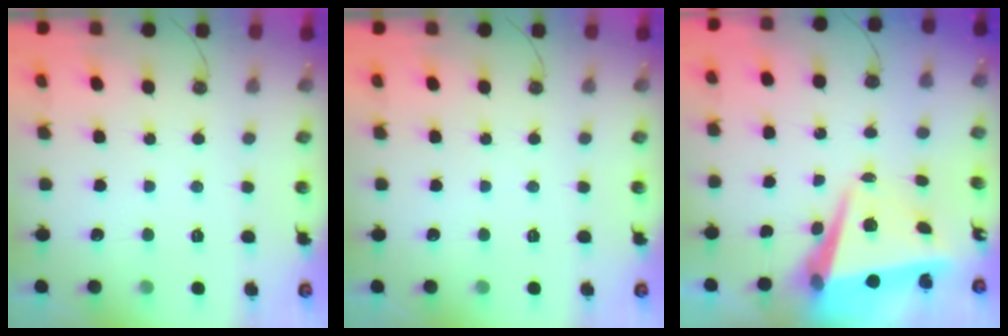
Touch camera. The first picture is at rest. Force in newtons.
{"total": 0.0}
{"total": 9.2, "press": 9.0, "slide": 1.8}